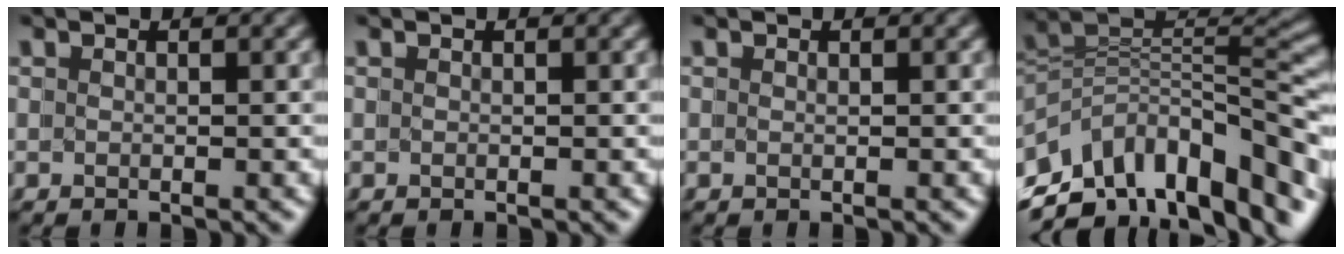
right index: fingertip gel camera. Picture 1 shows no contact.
{"total": 0.0}
{"total": 0.0}
{"total": 12.9, "force": [-4.3, 8.6, 8.6], "torque": [-0.164, -0.026, -0.064]}